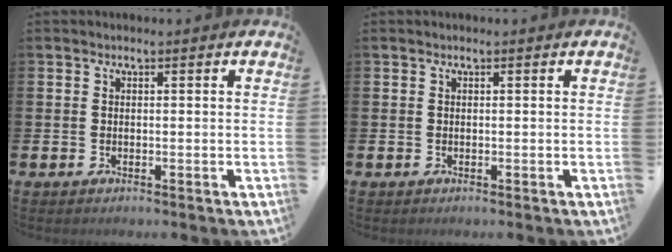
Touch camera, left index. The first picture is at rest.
{"total": 0.0}